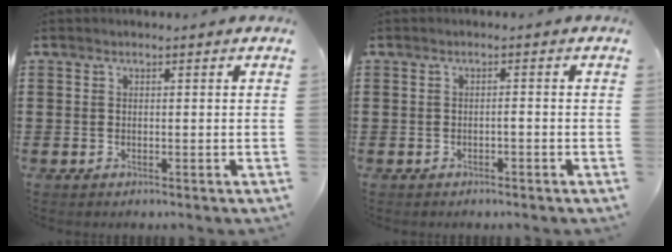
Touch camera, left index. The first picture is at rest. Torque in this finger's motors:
{"motor_torque": [-0.05, -0.01, 0.06, 0.00]}